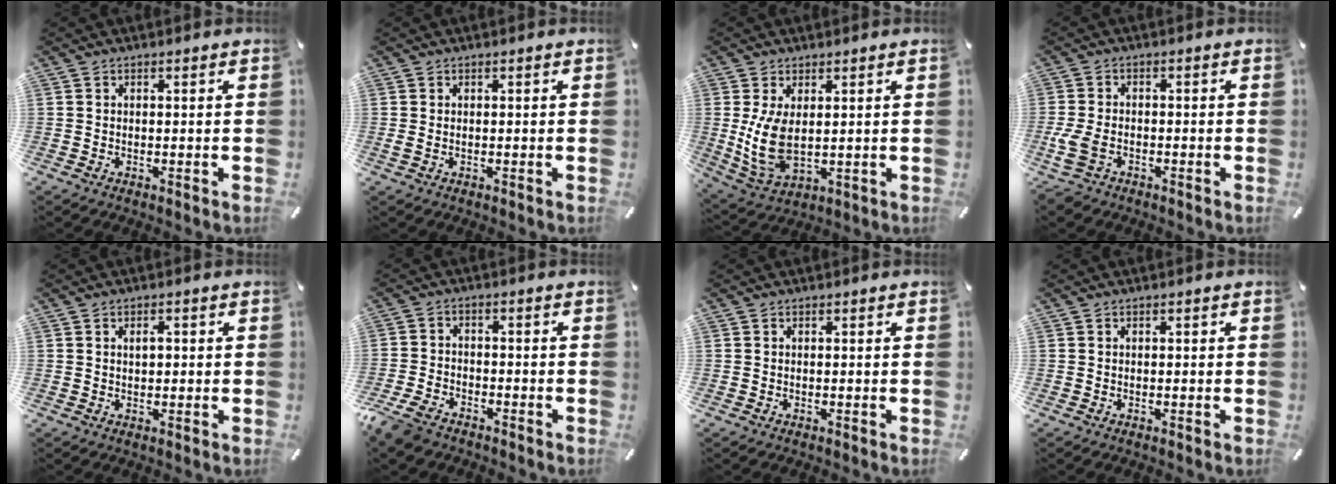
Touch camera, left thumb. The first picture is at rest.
{"total": 0.7, "force": [0.0, 0.5, 0.6], "torque": [-0.014, -0.001, 0.001]}
{"total": 8.9, "force": [1.1, 4.9, 7.4], "torque": [-0.177, -0.019, 0.024]}
{"total": 6.3, "force": [-2.4, 4.1, 4.2], "torque": [-0.105, 0.001, -0.046]}
{"total": 1.9, "force": [0.4, 1.1, 1.5], "torque": [-0.016, -0.001, 0.004]}
{"total": 6.0, "force": [-4.9, 2.8, 2.1], "torque": [-0.061, 0.013, -0.098]}
{"total": 0.0}
{"total": 0.0}